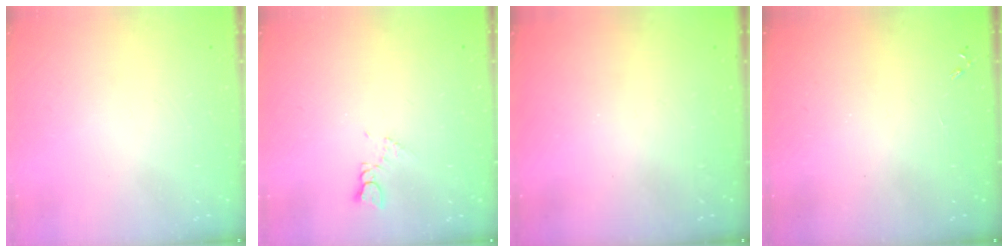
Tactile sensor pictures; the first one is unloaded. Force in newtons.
{"total": 2.7, "press": 2.7, "slide": 0.3}
{"total": 0.0}
{"total": 0.0}